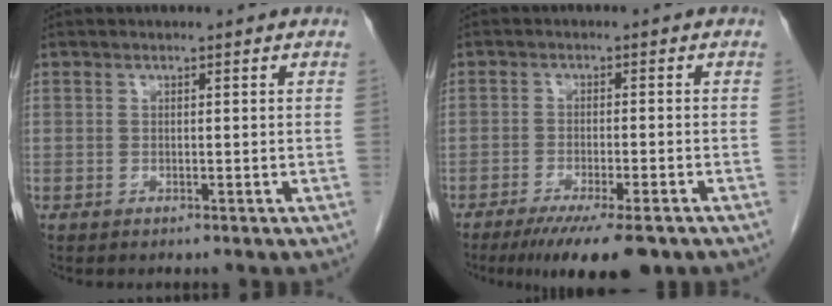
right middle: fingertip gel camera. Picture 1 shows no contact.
{"total": 11.1, "force": [-8.1, 1.6, 7.3], "torque": [-0.102, -0.020, -0.123]}